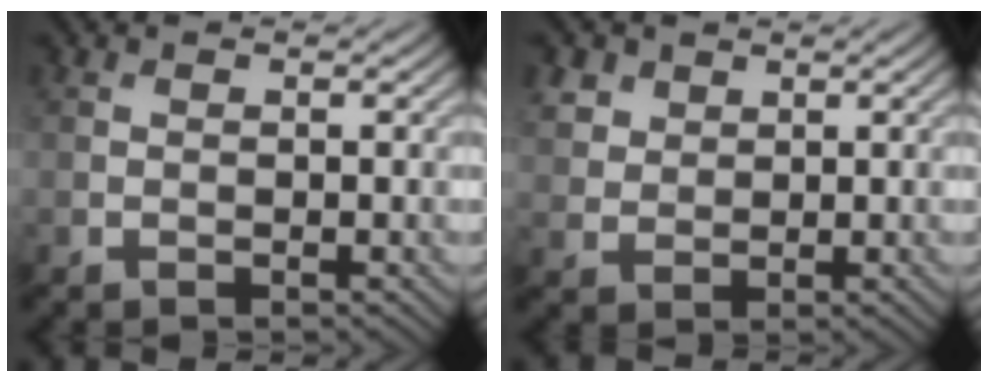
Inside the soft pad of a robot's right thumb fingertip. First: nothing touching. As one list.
[{"total": 3.5, "force": [2.1, 2.6, 1.2], "torque": [-0.045, -0.003, 0.052]}]